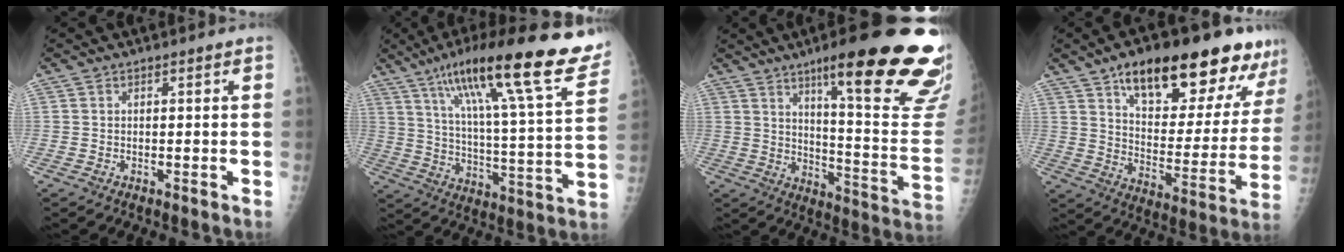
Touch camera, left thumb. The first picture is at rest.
{"total": 27.6, "force": [17.5, 4.1, 20.9], "torque": [-0.311, -0.037, 0.267]}
{"total": 28.1, "force": [17.9, 4.3, 21.2], "torque": [-0.222, -0.086, 0.244]}
{"total": 25.1, "force": [16.0, 9.1, 17.2], "torque": [-0.200, -0.049, 0.240]}